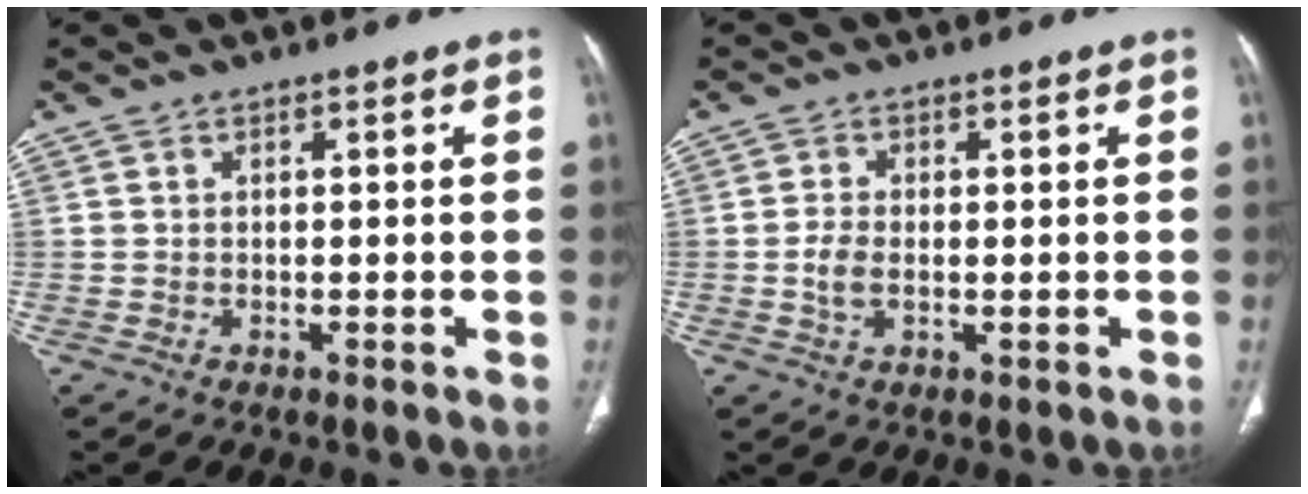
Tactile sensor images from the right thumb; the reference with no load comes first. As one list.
[{"total": 3.4, "force": [-0.3, 2.0, 2.8], "torque": [-0.064, 0.002, -0.007]}]